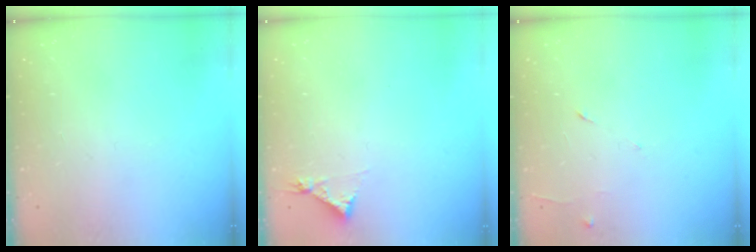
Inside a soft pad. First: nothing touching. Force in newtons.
{"total": 4.3, "press": 4.3, "slide": 0.5}
{"total": 5.1, "press": 5.1, "slide": 0.8}